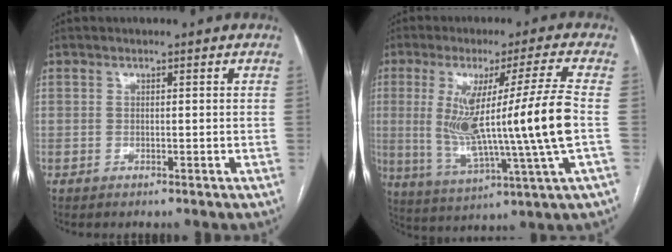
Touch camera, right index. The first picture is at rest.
{"total": 16.3, "force": [0.4, -1.4, 16.3], "torque": [-0.303, -0.011, 0.005]}